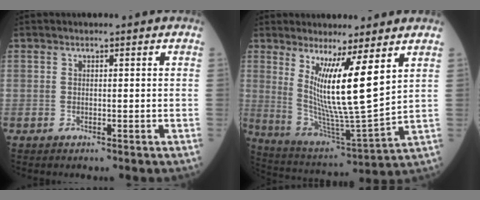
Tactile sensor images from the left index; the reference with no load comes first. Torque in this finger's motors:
{"motor_torque": [1.80, -0.34, 1.05, 0.21]}